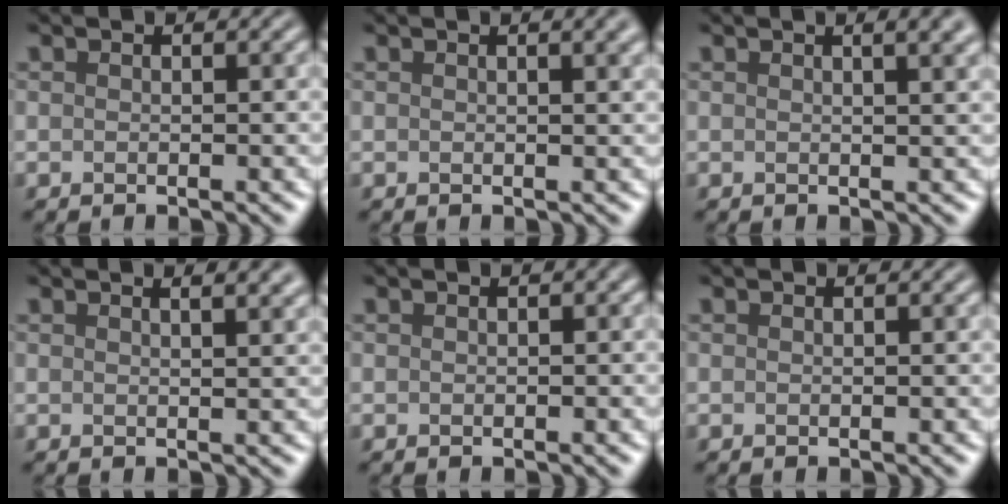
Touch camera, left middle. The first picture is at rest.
{"total": 3.0, "force": [1.5, 1.2, 2.3], "torque": [-0.010, 0.006, 0.004]}
{"total": 5.1, "force": [2.6, 2.3, 3.7], "torque": [-0.012, 0.030, -0.002]}
{"total": 4.4, "force": [2.6, 2.0, 3.0], "torque": [-0.004, 0.023, 0.000]}
{"total": 0.0}
{"total": 0.0}